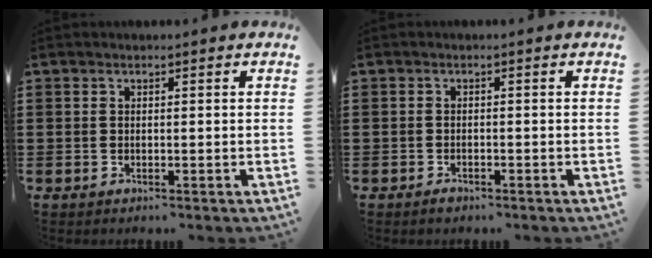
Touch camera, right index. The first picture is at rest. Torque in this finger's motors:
{"motor_torque": [-0.02, 0.48, 0.06, 0.02]}